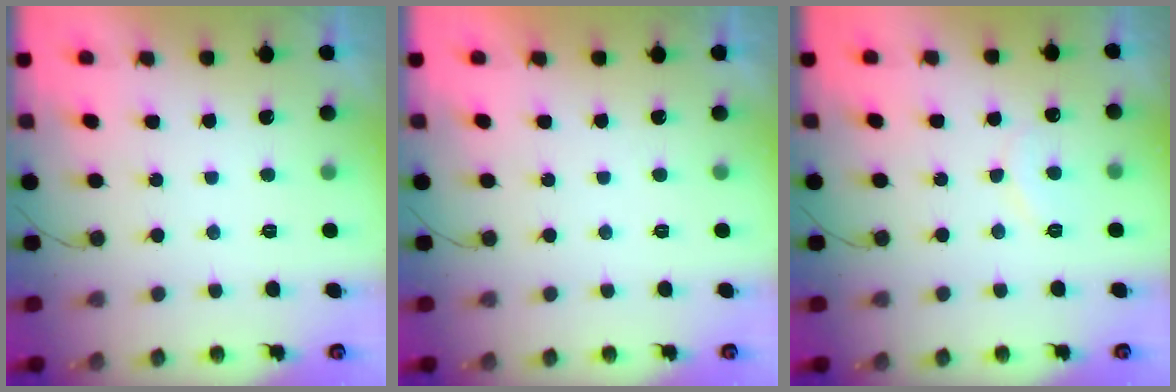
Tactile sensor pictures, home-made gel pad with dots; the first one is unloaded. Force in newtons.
{"total": 1.7, "press": 1.7, "slide": 0.0}
{"total": 6.8, "press": 6.8, "slide": 0.4}